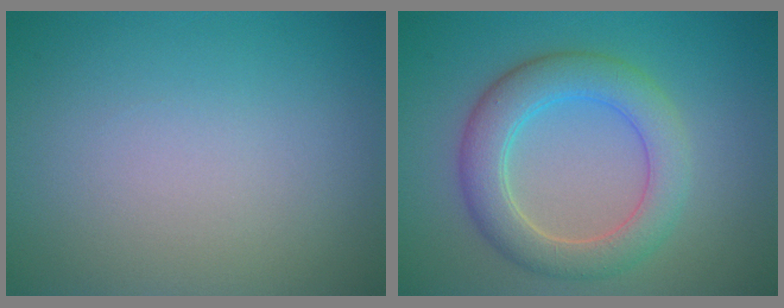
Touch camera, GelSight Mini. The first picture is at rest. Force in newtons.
{"total": 5.3, "press": 5.3, "slide": 0.3}